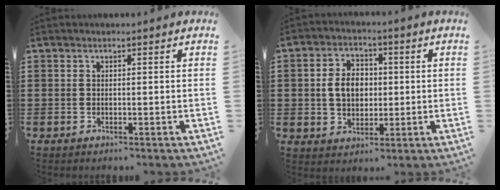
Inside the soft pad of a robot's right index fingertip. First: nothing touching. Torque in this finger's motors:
{"motor_torque": [0.31, 0.21, 0.21, 0.11]}